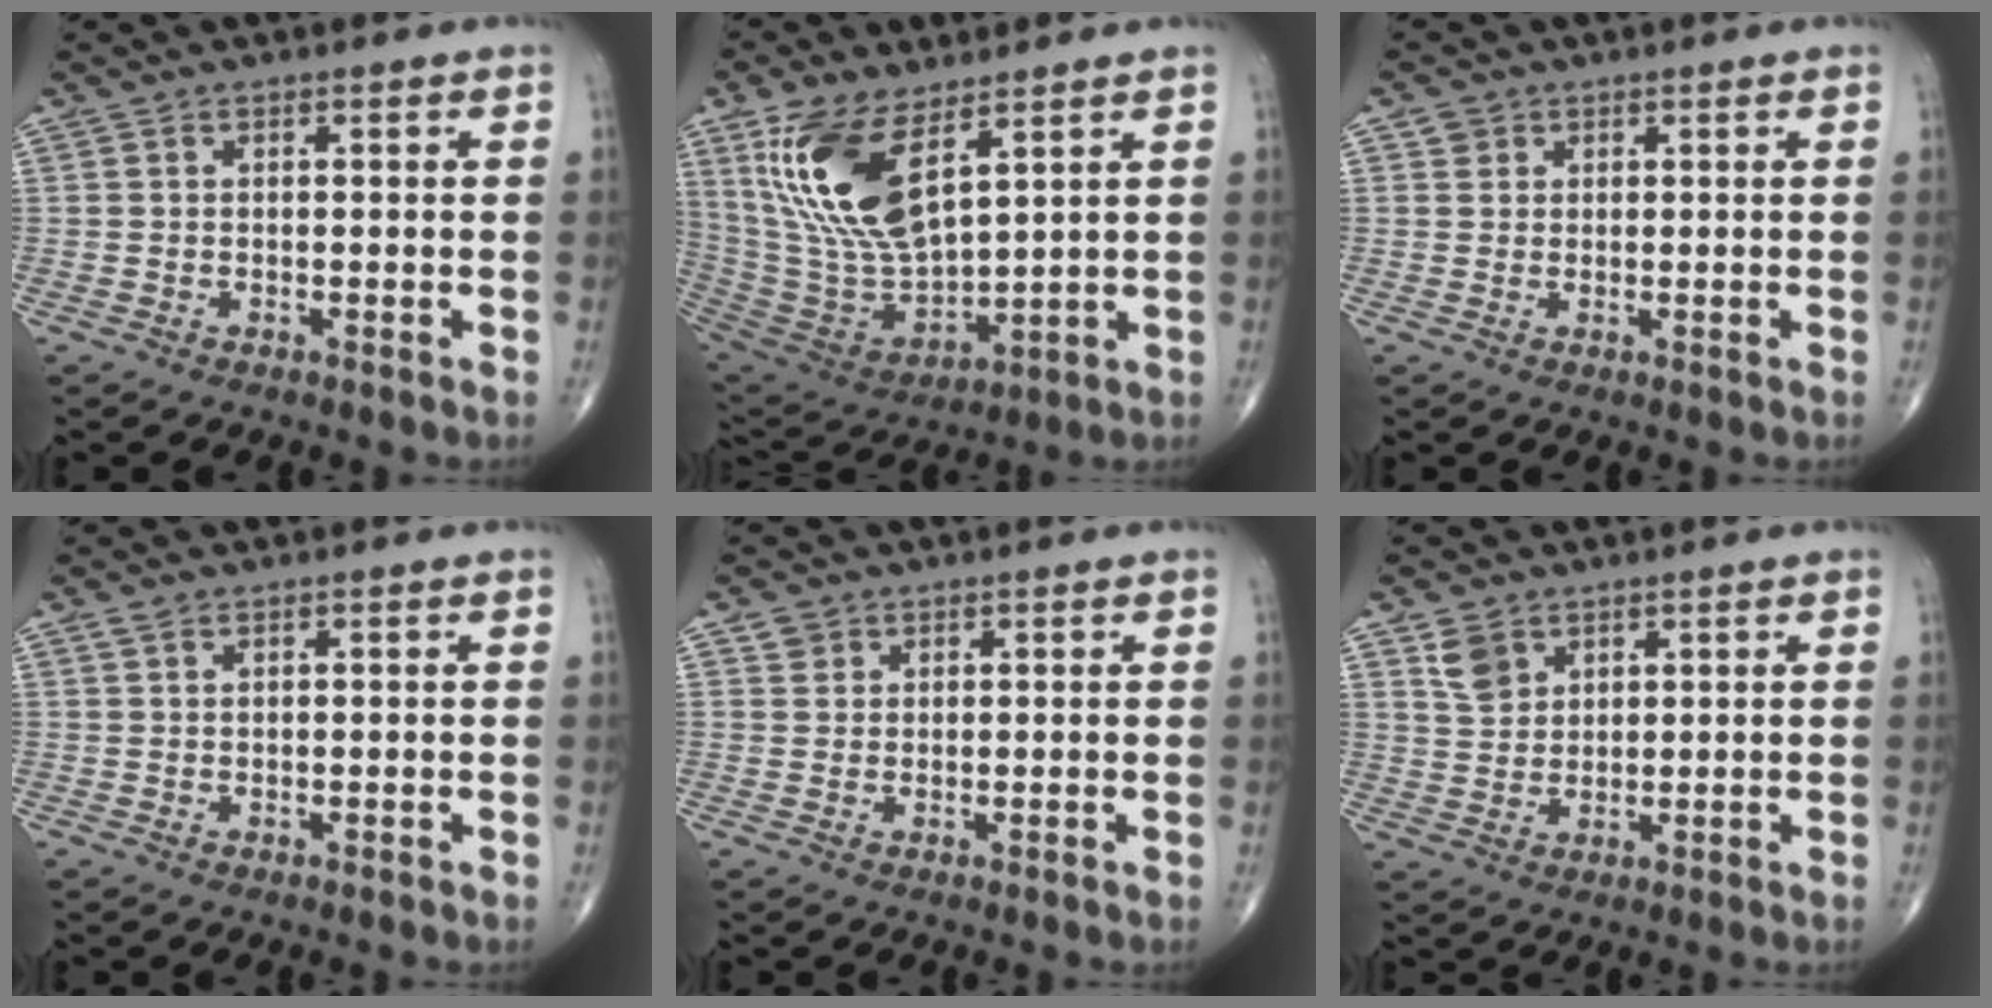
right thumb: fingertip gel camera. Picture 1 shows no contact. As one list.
[{"total": 17.7, "force": [8.3, 7.6, 13.7], "torque": [-0.266, -0.037, 0.179]}, {"total": 2.0, "force": [0.8, 1.8, 0.2], "torque": [0.011, -0.002, 0.007]}, {"total": 1.1, "force": [0.7, 0.6, 0.6], "torque": [-0.013, 0.010, 0.014]}, {"total": 2.0, "force": [1.0, 1.7, 0.2], "torque": [0.011, -0.005, 0.011]}, {"total": 4.8, "force": [2.7, 3.5, 1.9], "torque": [-0.020, -0.015, 0.056]}]